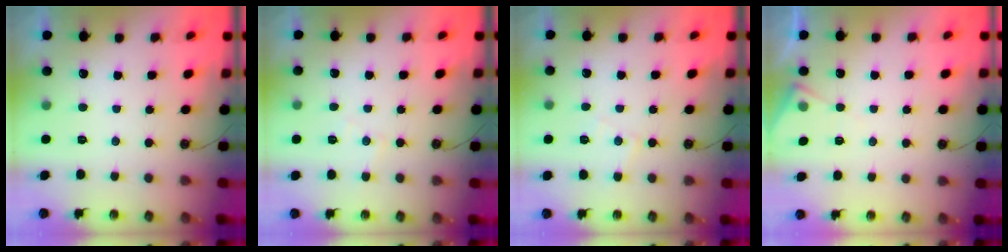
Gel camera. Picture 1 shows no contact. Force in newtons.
{"total": 6.0, "press": 6.0, "slide": 0.7}
{"total": 5.7, "press": 5.6, "slide": 0.8}
{"total": 6.0, "press": 5.9, "slide": 0.8}